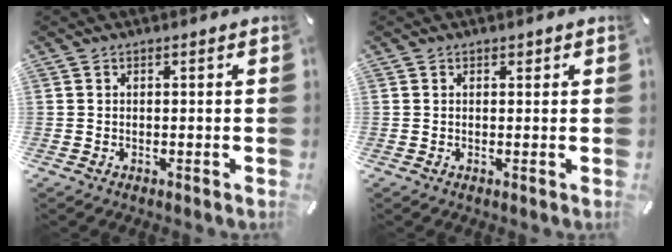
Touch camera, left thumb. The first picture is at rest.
{"total": 0.7, "force": [0.3, 0.6, 0.2], "torque": [0.005, -0.001, 0.005]}